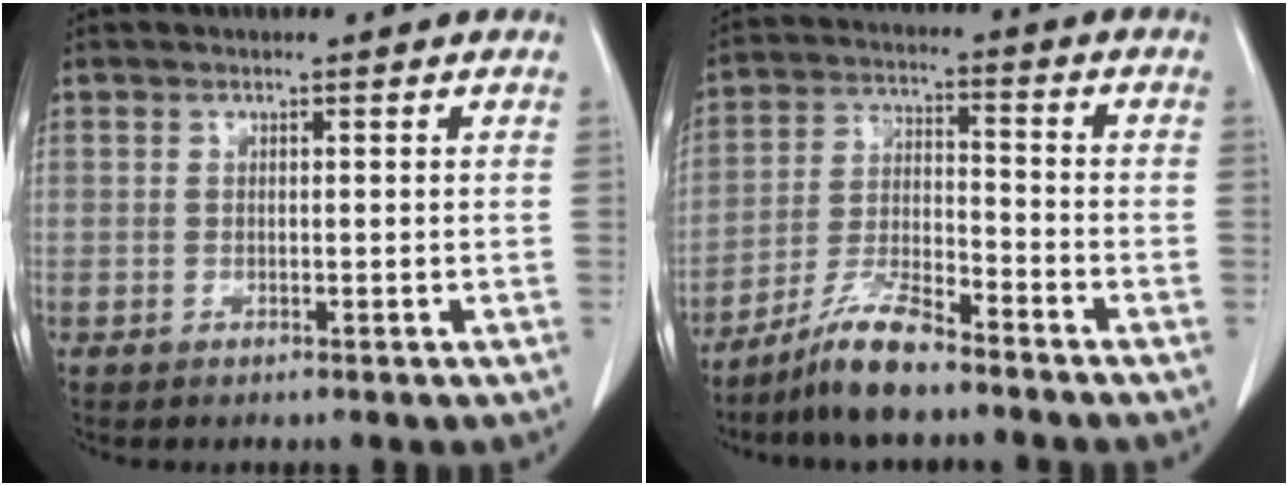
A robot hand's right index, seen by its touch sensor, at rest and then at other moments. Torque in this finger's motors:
{"motor_torque": [0.02, -0.07, -0.17, -0.06]}